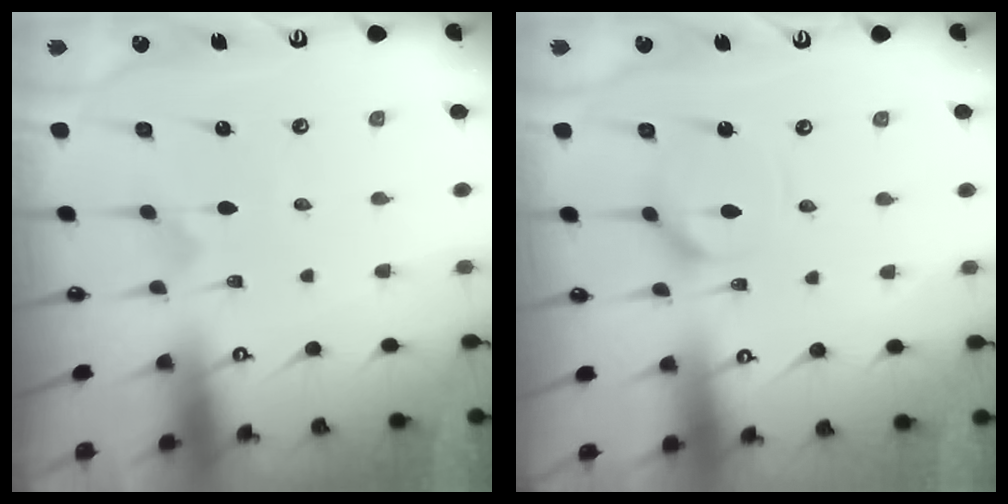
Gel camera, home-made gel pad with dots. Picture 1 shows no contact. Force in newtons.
{"total": 4.8, "press": 4.8, "slide": 0.5}